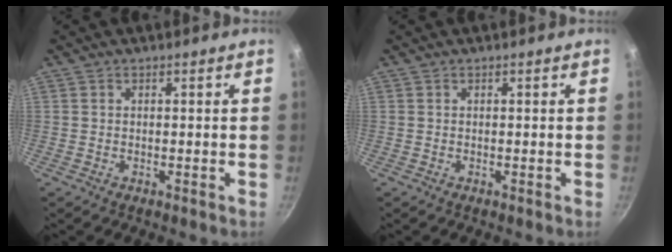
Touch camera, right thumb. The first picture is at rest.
{"total": 0.0}